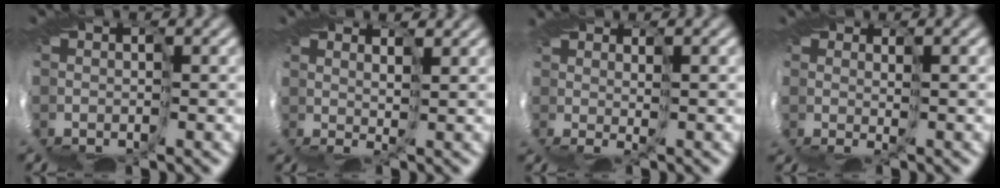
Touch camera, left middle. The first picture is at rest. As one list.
[{"total": 3.0, "force": [2.5, 0.6, 1.5], "torque": [-0.018, 0.016, 0.027]}, {"total": 1.7, "force": [1.4, -1.0, 0.0], "torque": [-0.004, 0.002, 0.022]}, {"total": 0.9, "force": [0.8, -0.3, 0.4], "torque": [-0.015, -0.001, 0.012]}]